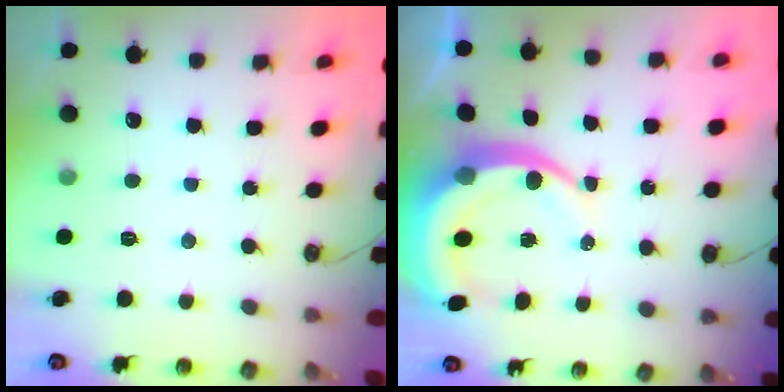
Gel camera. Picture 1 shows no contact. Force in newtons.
{"total": 9.6, "press": 9.5, "slide": 1.2}